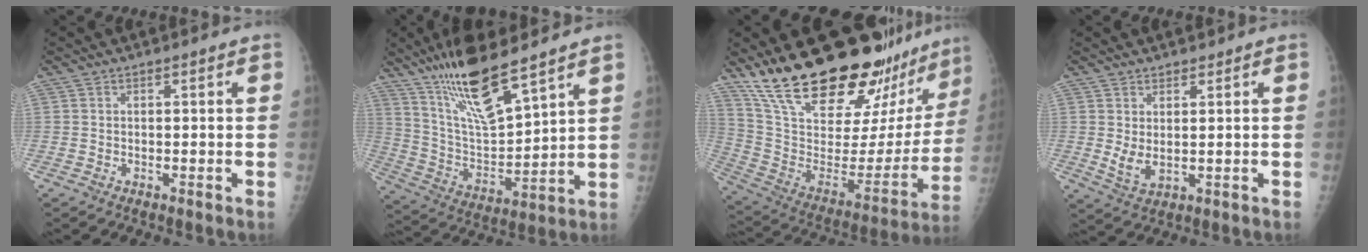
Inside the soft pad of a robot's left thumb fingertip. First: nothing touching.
{"total": 17.2, "force": [12.3, 3.8, 11.4], "torque": [-0.192, -0.065, 0.240]}
{"total": 33.8, "force": [26.3, 10.2, 18.7], "torque": [-0.279, -0.116, 0.401]}
{"total": 4.3, "force": [1.2, 2.8, 3.1], "torque": [-0.050, -0.017, 0.030]}